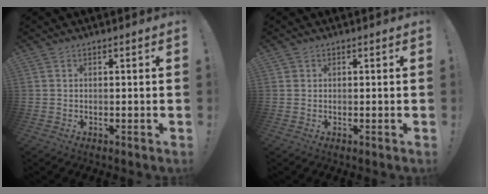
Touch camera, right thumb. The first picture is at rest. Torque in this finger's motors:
{"motor_torque": [-0.03, -0.15, 0.11, -0.05, -0.03]}